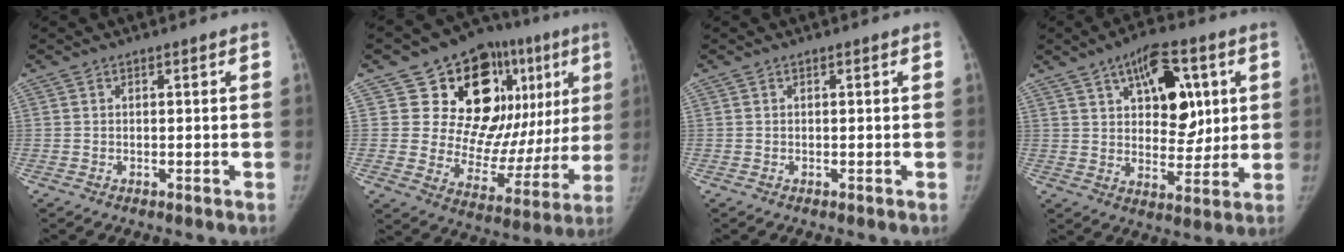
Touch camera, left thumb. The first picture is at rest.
{"total": 25.9, "force": [9.8, 14.8, 18.9], "torque": [-0.199, -0.010, 0.153]}
{"total": 0.0}
{"total": 14.4, "force": [5.3, 7.8, 10.9], "torque": [-0.117, -0.017, 0.083]}